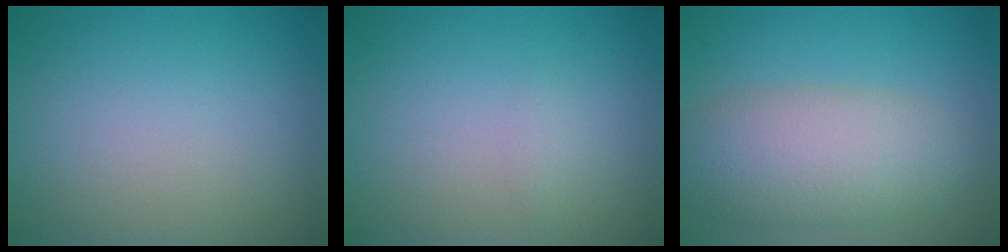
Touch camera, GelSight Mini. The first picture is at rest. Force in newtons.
{"total": 0.8, "press": 0.7, "slide": 0.1}
{"total": 6.6, "press": 6.6, "slide": 0.4}